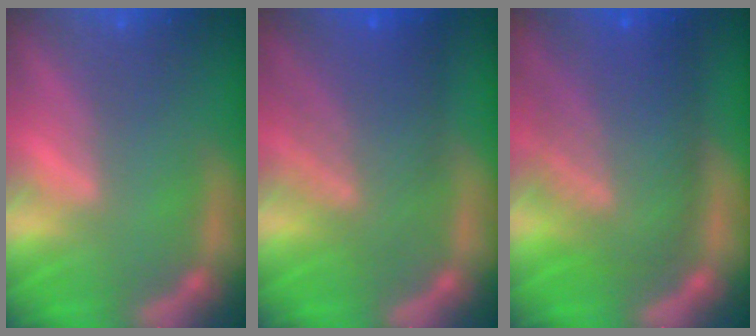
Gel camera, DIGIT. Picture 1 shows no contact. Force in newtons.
{"total": 6.6}
{"total": 9.5}